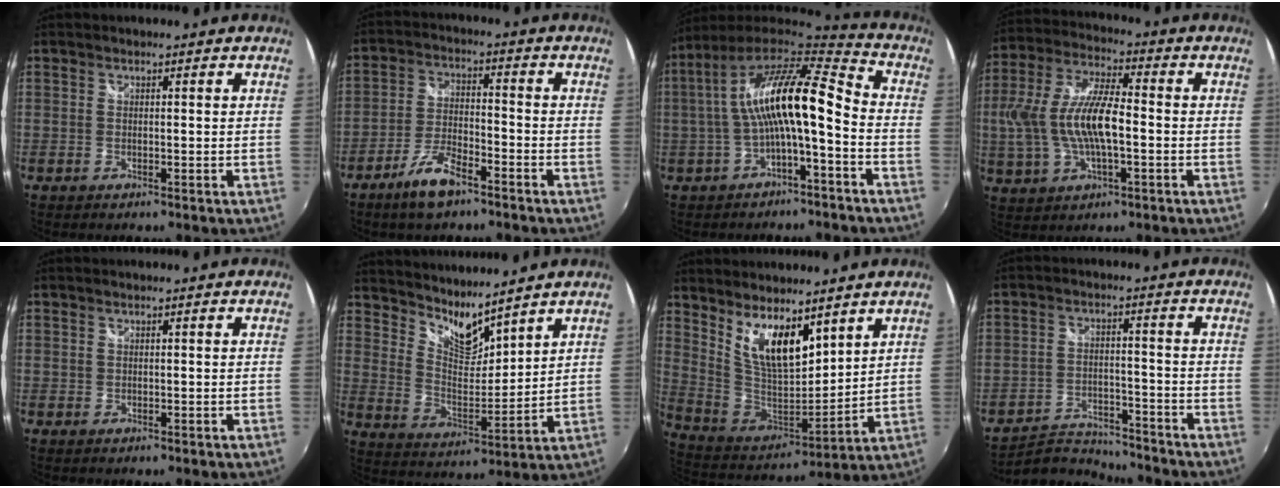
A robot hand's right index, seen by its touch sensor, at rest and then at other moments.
{"total": 8.1, "force": [-5.8, 2.6, 5.1], "torque": [-0.113, -0.001, -0.107]}
{"total": 15.9, "force": [-0.9, 3.7, 15.4], "torque": [-0.283, 0.018, -0.019]}
{"total": 14.0, "force": [-1.5, 5.6, 12.7], "torque": [-0.262, 0.006, -0.025]}
{"total": 0.0}
{"total": 9.0, "force": [8.0, 1.8, 3.7], "torque": [-0.059, -0.012, 0.149]}
{"total": 14.0, "force": [8.3, 5.8, 9.8], "torque": [-0.176, -0.011, 0.170]}
{"total": 8.0, "force": [-7.6, 2.3, 0.5], "torque": [-0.034, 0.006, -0.127]}